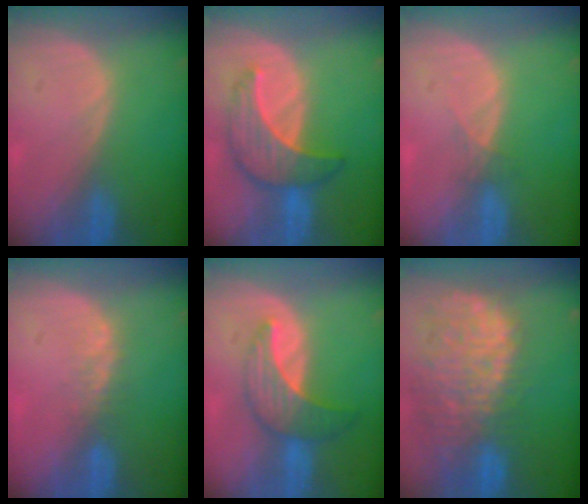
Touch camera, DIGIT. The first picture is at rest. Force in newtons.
{"total": 7.5, "press": 7.5, "slide": 0.3}
{"total": 1.1, "press": 1.1, "slide": 0.2}
{"total": 2.5, "press": 1.9, "slide": 1.5}
{"total": 7.3, "press": 6.7, "slide": 2.9}
{"total": 14.3, "press": 11.7, "slide": 8.1}